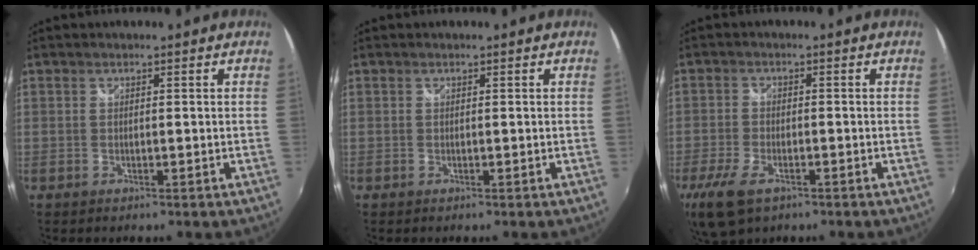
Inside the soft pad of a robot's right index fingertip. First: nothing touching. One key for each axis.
{"total": 0.0}
{"total": 9.5, "fx": -5.5, "fy": 4.6, "fz": 6.2, "tx": -0.156, "ty": -0.027, "tz": -0.101}